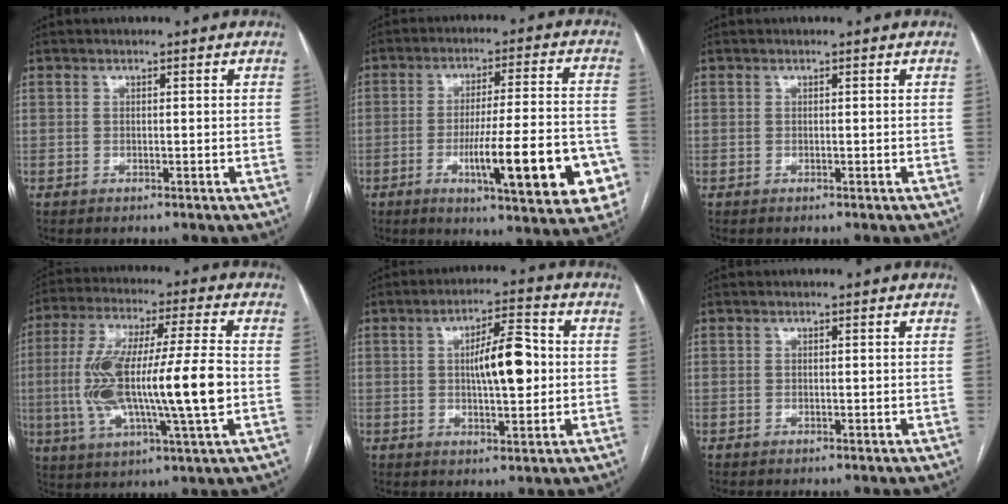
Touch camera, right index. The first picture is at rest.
{"total": 18.3, "force": [-6.2, 2.6, 17.1], "torque": [-0.199, 0.004, -0.076]}
{"total": 0.0}
{"total": 18.6, "force": [-1.7, 2.1, 18.4], "torque": [-0.361, 0.008, -0.030]}
{"total": 8.6, "force": [0.5, 2.3, 8.3], "torque": [-0.138, 0.015, 0.010]}
{"total": 0.0}